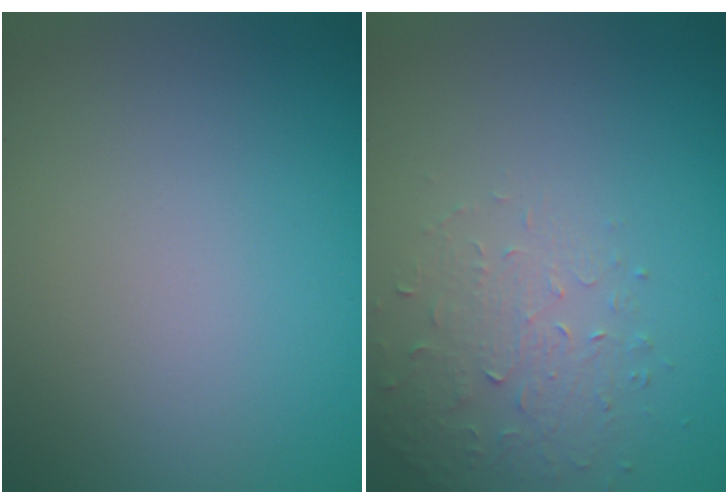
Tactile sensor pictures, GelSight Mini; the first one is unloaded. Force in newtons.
{"total": 1.6, "press": 1.1, "slide": 1.2}